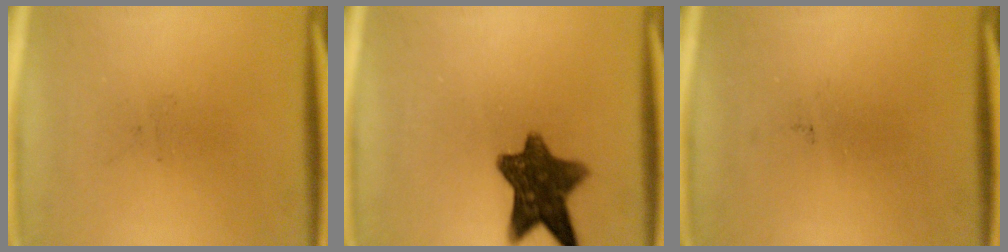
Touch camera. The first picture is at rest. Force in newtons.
{"total": 10.3}
{"total": 0.0}